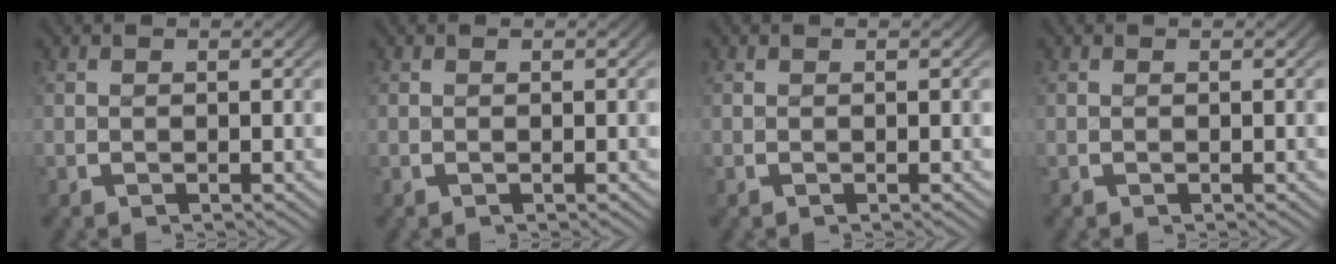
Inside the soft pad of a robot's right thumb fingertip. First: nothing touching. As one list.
[{"total": 0.0}, {"total": 0.0}, {"total": 0.0}]